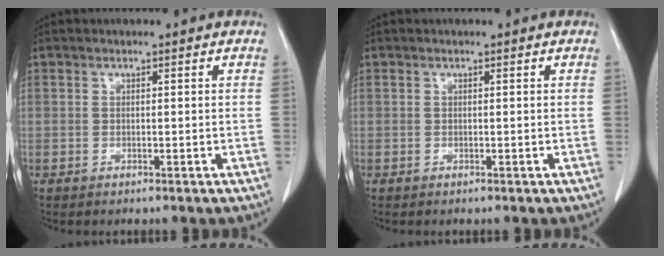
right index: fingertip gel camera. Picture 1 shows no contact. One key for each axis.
{"total": 0.0}